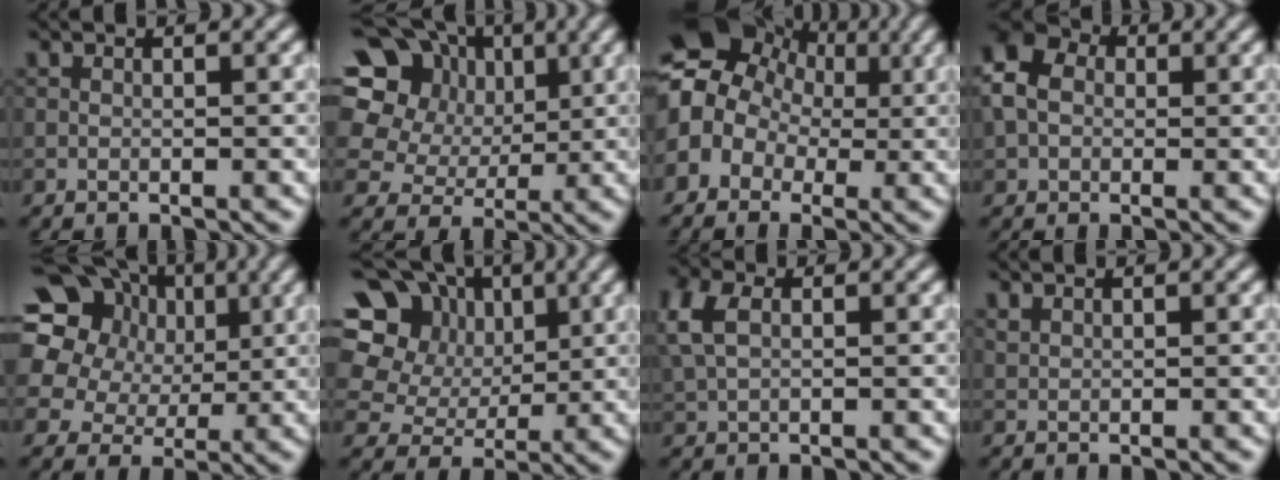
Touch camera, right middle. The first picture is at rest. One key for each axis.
{"total": 17.5, "fx": 5.9, "fy": 14.8, "fz": 7.4, "tx": -0.183, "ty": 0.045, "tz": 0.098}
{"total": 10.2, "fx": 1.0, "fy": 8.7, "fz": 5.2, "tx": -0.090, "ty": 0.011, "tz": -0.021}
{"total": 6.4, "fx": 0.9, "fy": 5.2, "fz": 3.8, "tx": -0.102, "ty": 0.024, "tz": -0.001}
{"total": 20.8, "fx": 7.5, "fy": 17.3, "fz": 8.8, "tx": -0.211, "ty": 0.045, "tz": 0.117}
{"total": 15.5, "fx": 4.9, "fy": 13.0, "fz": 7.0, "tx": -0.171, "ty": 0.053, "tz": 0.075}
{"total": 3.8, "fx": 1.0, "fy": 2.4, "fz": 2.7, "tx": -0.073, "ty": 0.010, "tz": 0.018}
{"total": 0.6, "fx": 0.6, "fy": 0.2, "fz": 0.2, "tx": -0.007, "ty": 0.001, "tz": 0.016}